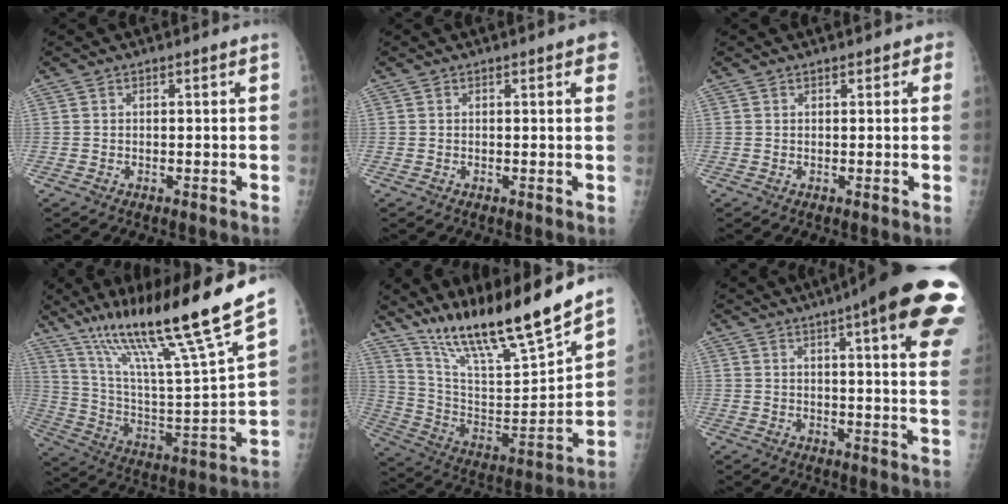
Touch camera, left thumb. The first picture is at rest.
{"total": 2.8, "force": [1.5, 0.6, 2.4], "torque": [-0.022, 0.000, 0.014]}
{"total": 1.9, "force": [1.1, 1.0, 1.1], "torque": [-0.001, -0.001, 0.012]}
{"total": 26.4, "force": [18.4, 0.8, 18.9], "torque": [-0.301, -0.065, 0.324]}
{"total": 22.4, "force": [18.3, 2.3, 12.7], "torque": [-0.196, -0.095, 0.326]}
{"total": 24.3, "force": [13.0, 4.4, 20.0], "torque": [-0.205, -0.014, 0.154]}